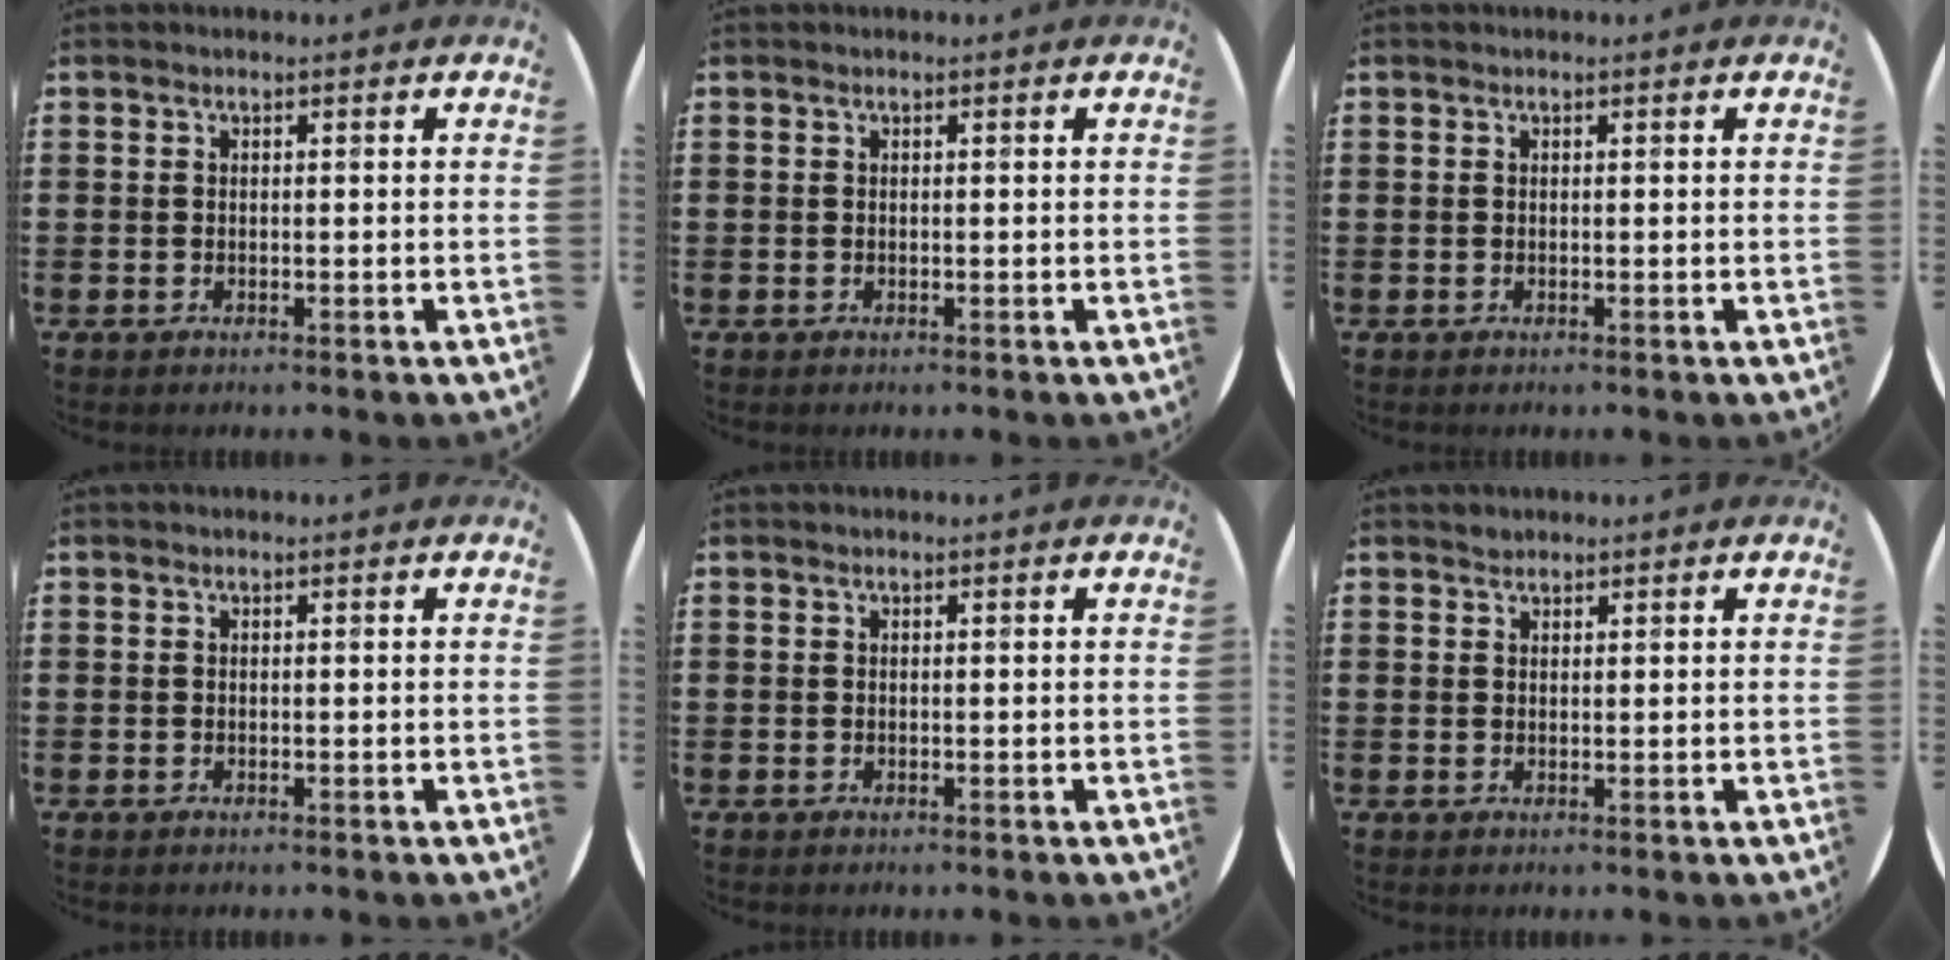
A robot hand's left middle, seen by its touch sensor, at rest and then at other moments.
{"total": 0.0}
{"total": 0.0}
{"total": 0.0}
{"total": 0.0}
{"total": 0.9, "force": [0.8, 0.3, 0.0], "torque": [0.000, 0.002, 0.015]}